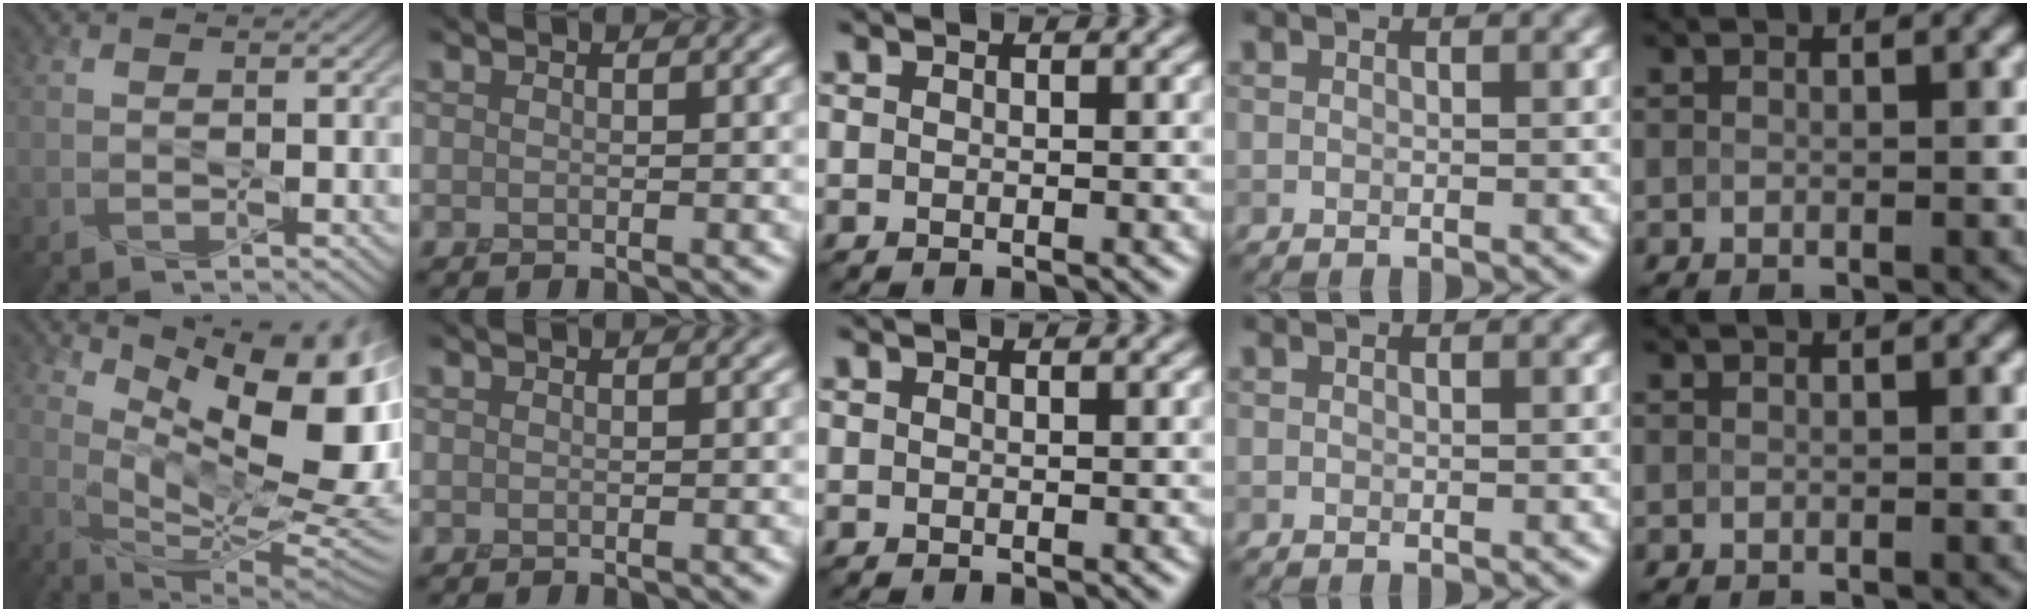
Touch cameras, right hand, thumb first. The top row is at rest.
{"thumb": {"total": 16.0, "force": [6.1, 6.5, 13.3], "torque": [-0.210, -0.003, 0.113]}}